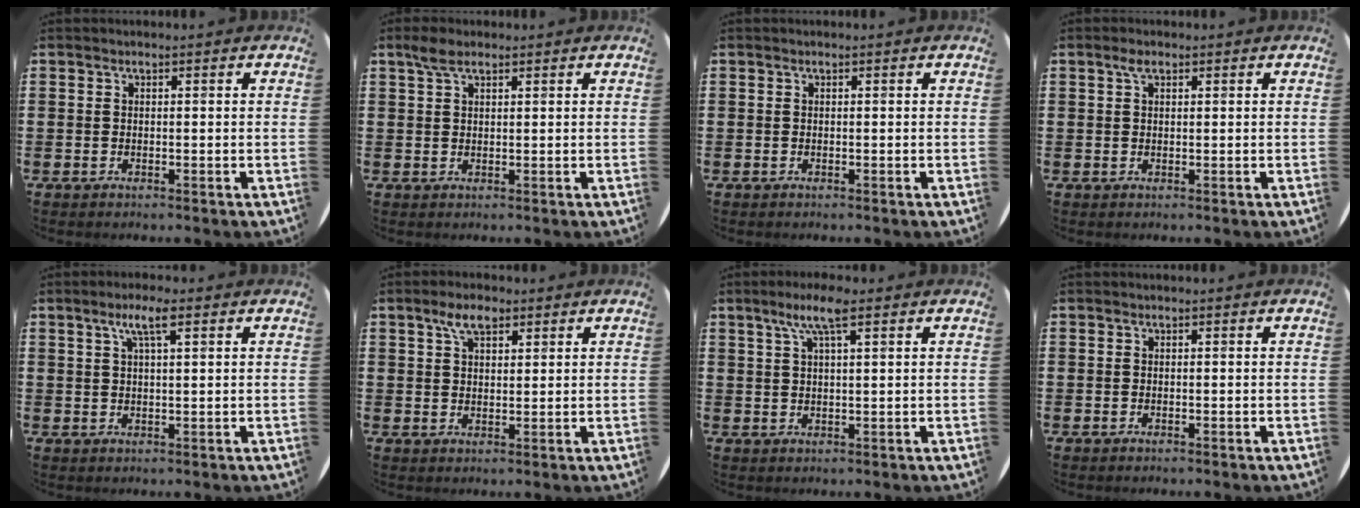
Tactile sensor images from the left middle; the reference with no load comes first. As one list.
[{"total": 2.4, "force": [1.6, 1.1, 1.4], "torque": [-0.030, 0.008, 0.029]}, {"total": 0.0}, {"total": 1.6, "force": [0.9, 0.7, 1.2], "torque": [-0.016, 0.003, 0.012]}, {"total": 4.1, "force": [2.3, 0.8, 3.3], "torque": [-0.060, 0.007, 0.036]}, {"total": 4.4, "force": [2.9, 2.0, 2.6], "torque": [-0.039, 0.003, 0.048]}, {"total": 5.2, "force": [3.1, 1.1, 4.0], "torque": [-0.077, 0.007, 0.051]}, {"total": 0.0}]